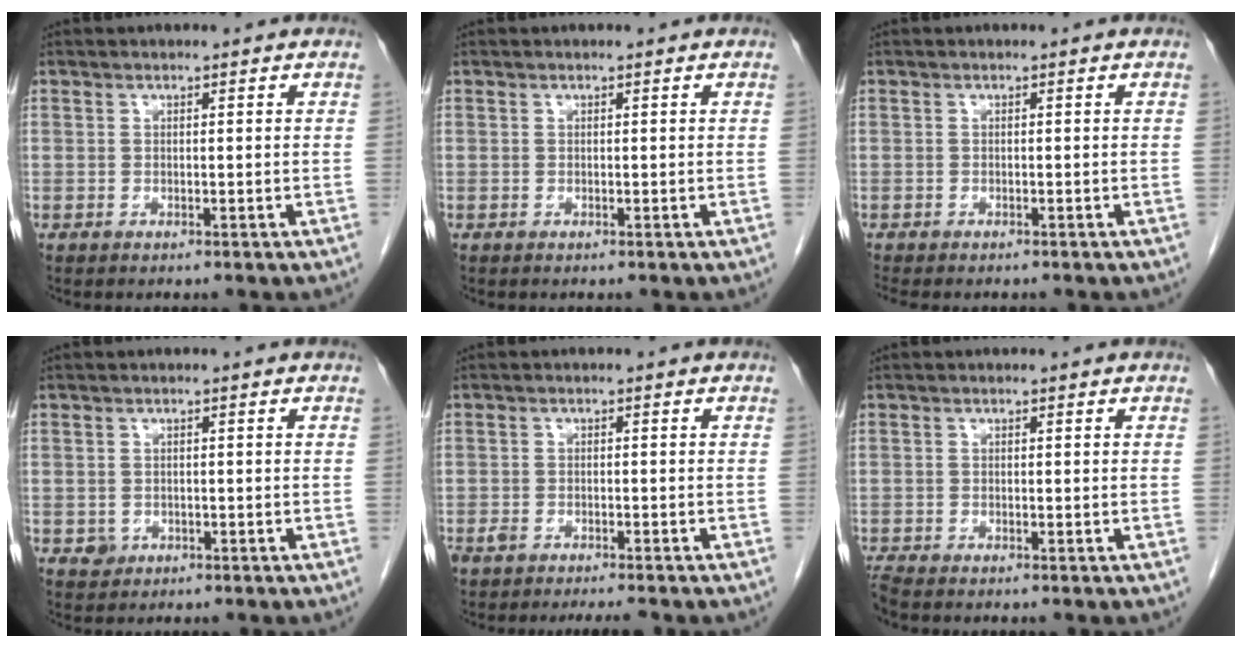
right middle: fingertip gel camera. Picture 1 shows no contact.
{"total": 0.0}
{"total": 3.7, "force": [-3.2, 1.0, 1.5], "torque": [-0.021, -0.008, -0.042]}
{"total": 1.5, "force": [-0.5, 1.4, 0.3], "torque": [-0.002, 0.005, -0.005]}
{"total": 4.6, "force": [-3.9, 1.0, 2.3], "torque": [-0.036, -0.004, -0.059]}
{"total": 0.9, "force": [-0.9, -0.1, 0.1], "torque": [-0.011, -0.006, -0.018]}